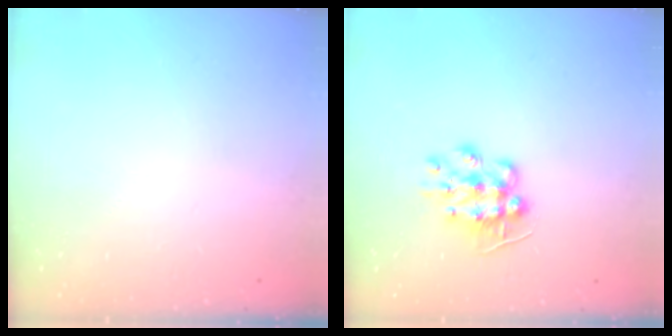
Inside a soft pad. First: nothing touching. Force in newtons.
{"total": 9.4, "press": 9.4, "slide": 0.6}